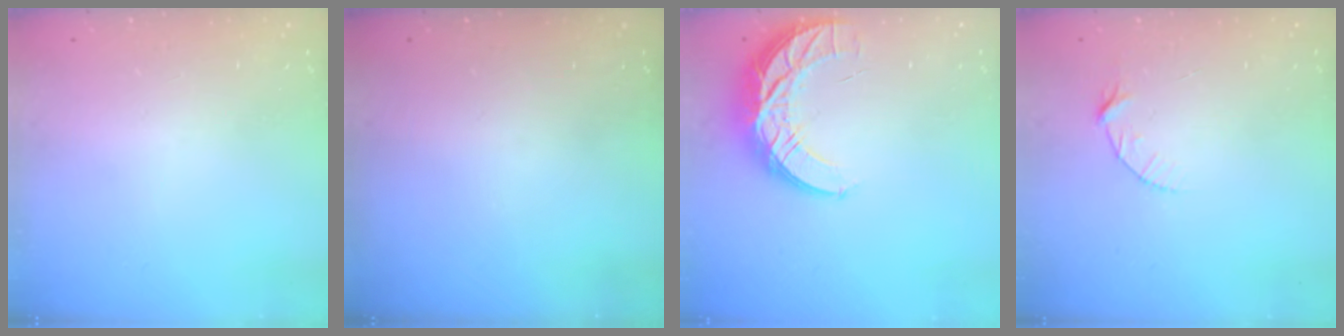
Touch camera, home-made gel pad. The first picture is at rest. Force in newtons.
{"total": 0.0}
{"total": 11.6, "press": 11.6, "slide": 0.9}
{"total": 5.5, "press": 5.4, "slide": 0.6}